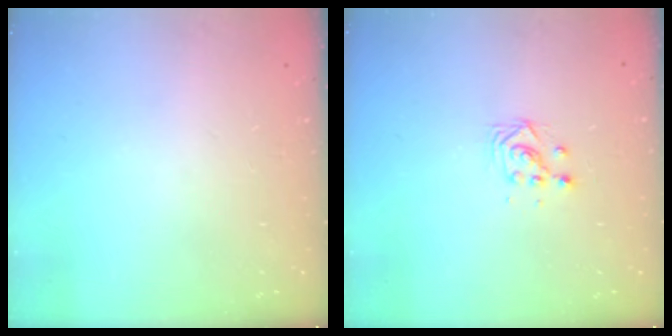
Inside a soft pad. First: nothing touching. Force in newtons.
{"total": 3.2, "press": 3.2, "slide": 0.2}